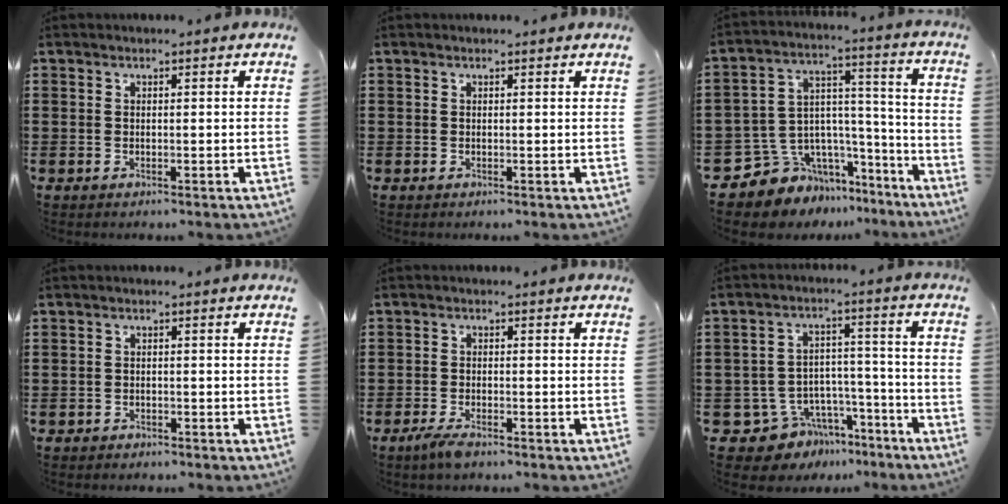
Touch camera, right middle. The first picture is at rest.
{"total": 0.0}
{"total": 7.7, "force": [-5.7, 5.2, 0.4], "torque": [-0.036, -0.003, -0.103]}
{"total": 1.0, "force": [-0.9, 0.4, 0.0], "torque": [-0.002, 0.002, -0.021]}
{"total": 2.3, "force": [-1.6, 0.3, 1.6], "torque": [-0.042, -0.007, -0.033]}
{"total": 7.6, "force": [-6.0, 4.6, 1.0], "torque": [-0.031, 0.025, -0.113]}